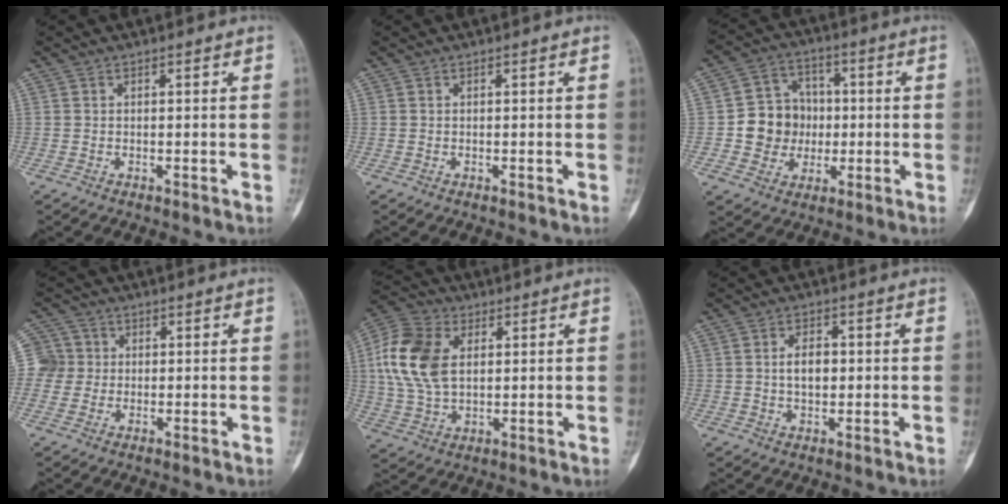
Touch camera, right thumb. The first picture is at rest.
{"total": 0.0}
{"total": 10.7, "force": [-0.8, 9.8, 4.1], "torque": [-0.023, 0.021, -0.016]}
{"total": 5.5, "force": [0.2, 5.5, 0.6], "torque": [0.009, 0.013, -0.003]}
{"total": 14.5, "force": [3.1, 9.4, 10.7], "torque": [-0.215, 0.006, 0.056]}
{"total": 4.7, "force": [0.3, 2.9, 3.7], "torque": [-0.055, 0.005, 0.004]}